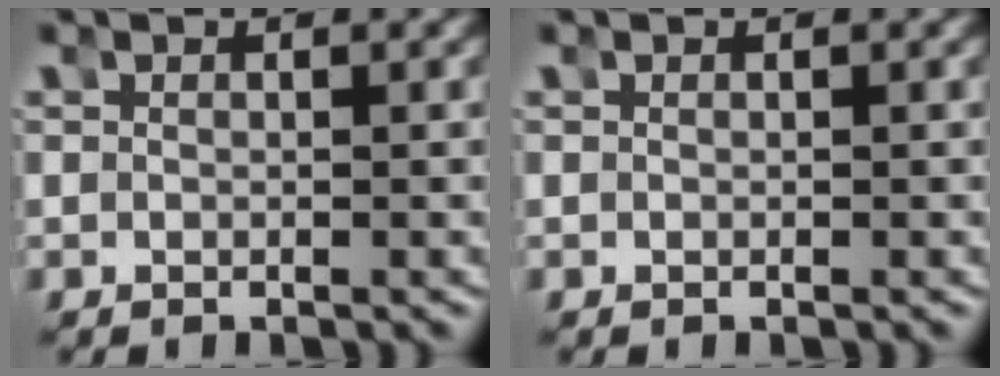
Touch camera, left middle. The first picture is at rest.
{"total": 0.0}